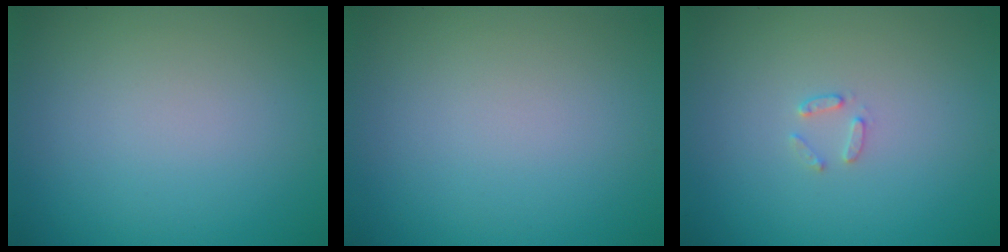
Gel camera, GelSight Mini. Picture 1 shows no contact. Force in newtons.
{"total": 0.0}
{"total": 1.0, "press": 1.0, "slide": 0.2}